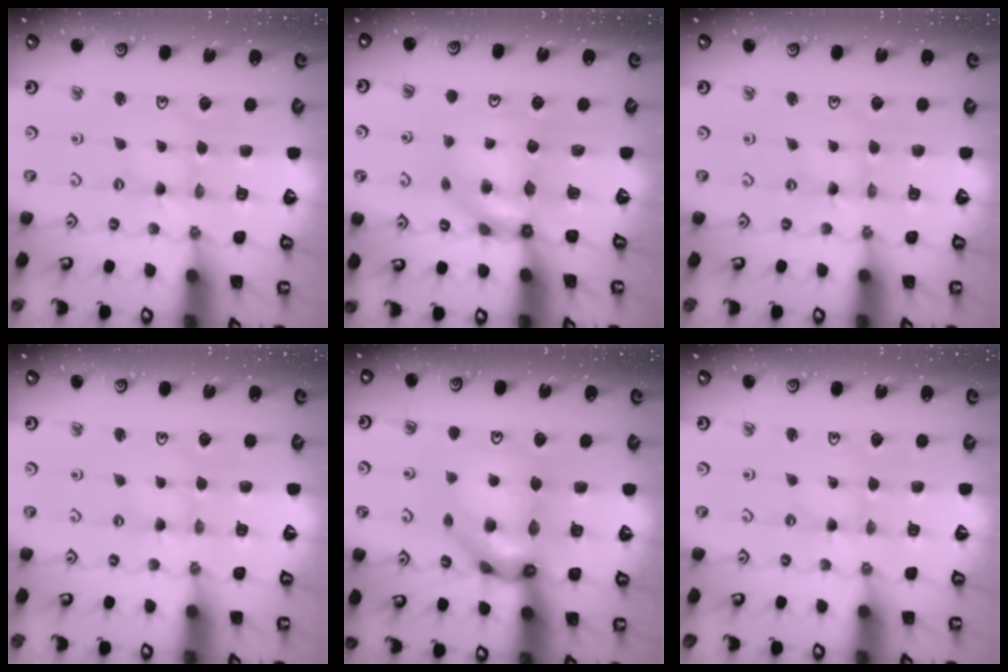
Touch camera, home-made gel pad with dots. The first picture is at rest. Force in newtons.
{"total": 7.4, "press": 7.3, "slide": 0.5}
{"total": 0.0}
{"total": 1.3, "press": 1.3, "slide": 0.3}
{"total": 13.9, "press": 13.8, "slide": 1.4}
{"total": 0.6, "press": 0.6, "slide": 0.2}